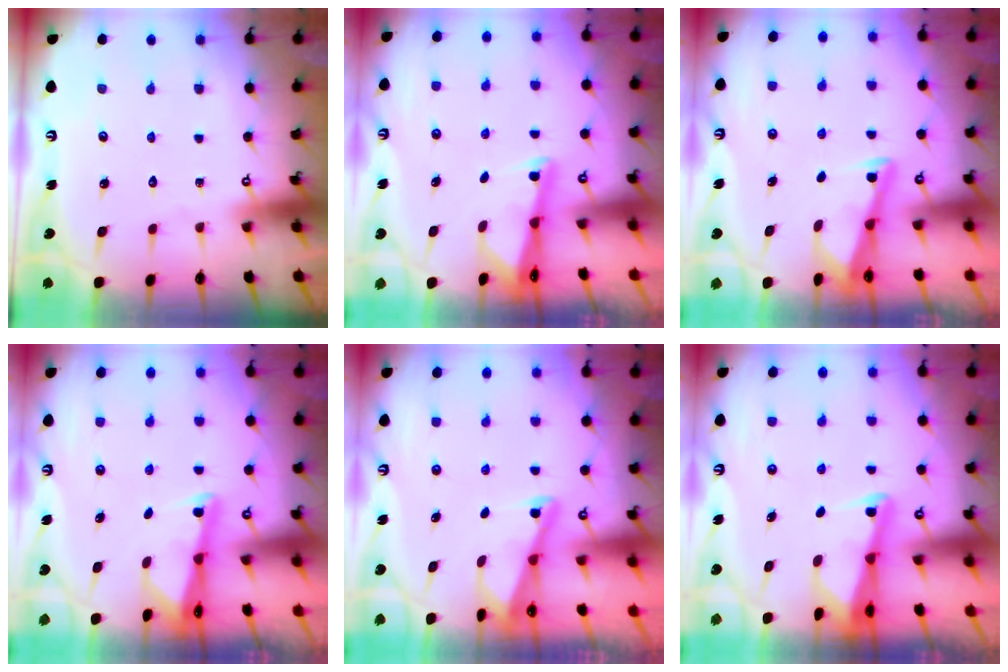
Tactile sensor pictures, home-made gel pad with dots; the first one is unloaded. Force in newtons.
{"total": 1.9, "press": 1.9, "slide": 0.4}
{"total": 2.8, "press": 2.8, "slide": 0.3}
{"total": 1.9, "press": 1.9, "slide": 0.4}
{"total": 2.1, "press": 2.0, "slide": 0.3}
{"total": 2.6, "press": 2.6, "slide": 0.3}